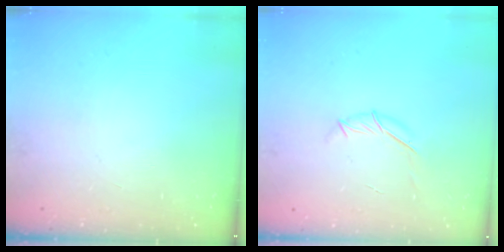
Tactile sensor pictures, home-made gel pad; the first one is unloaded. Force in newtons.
{"total": 6.7, "press": 6.5, "slide": 1.5}